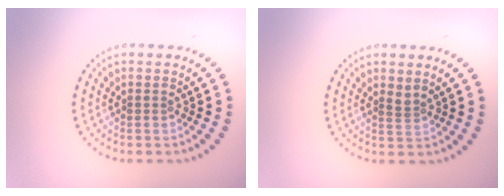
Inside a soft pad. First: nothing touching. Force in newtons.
{"total": 0.7, "press": 0.4, "slide": 0.6}